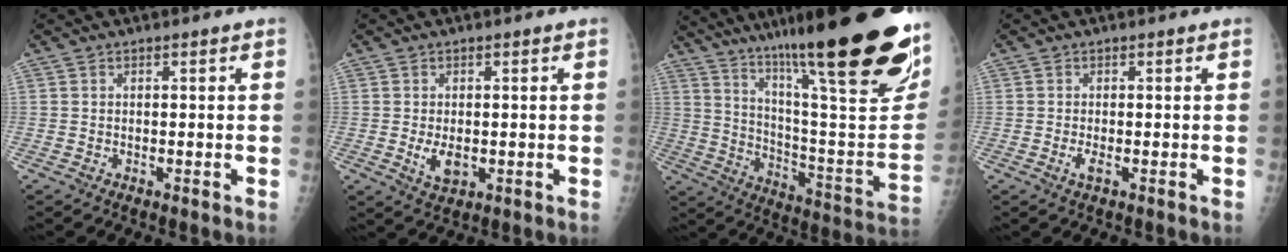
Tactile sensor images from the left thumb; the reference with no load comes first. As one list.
[{"total": 4.1, "force": [-0.4, 2.3, 3.4], "torque": [-0.054, -0.008, 0.001]}, {"total": 35.8, "force": [24.5, 5.5, 25.6], "torque": [-0.308, -0.098, 0.366]}, {"total": 1.5, "force": [-0.3, 0.3, 1.5], "torque": [-0.032, -0.003, -0.006]}]